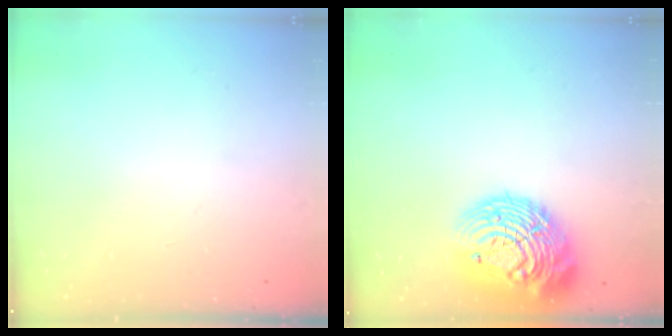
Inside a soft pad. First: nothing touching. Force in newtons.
{"total": 19.5, "press": 19.5, "slide": 1.7}